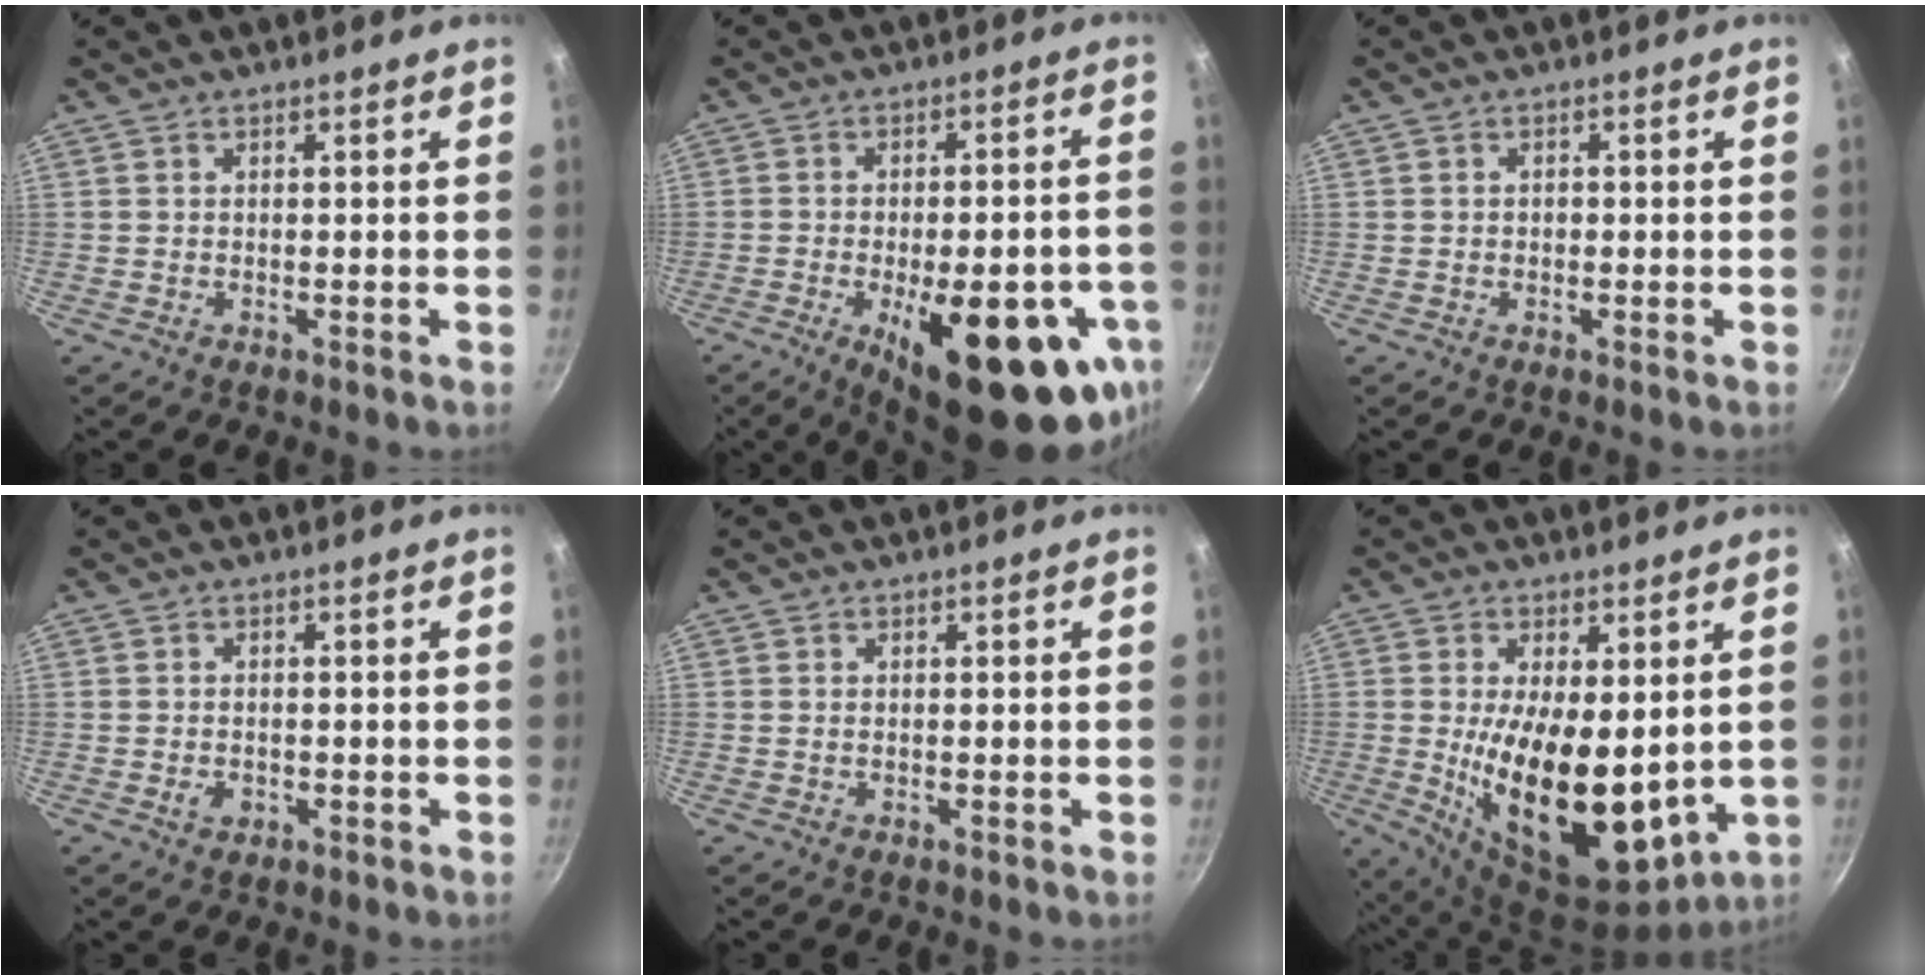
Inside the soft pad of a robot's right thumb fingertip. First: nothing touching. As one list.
[{"total": 23.7, "force": [-9.2, 9.2, 19.8], "torque": [-0.229, 0.015, -0.116]}, {"total": 1.0, "force": [-0.1, 0.8, 0.5], "torque": [-0.006, 0.004, -0.002]}, {"total": 2.1, "force": [-0.7, 1.5, 1.3], "torque": [-0.021, 0.005, -0.009]}, {"total": 0.0}, {"total": 18.9, "force": [0.2, 9.1, 16.5], "torque": [-0.261, -0.035, 0.020]}]